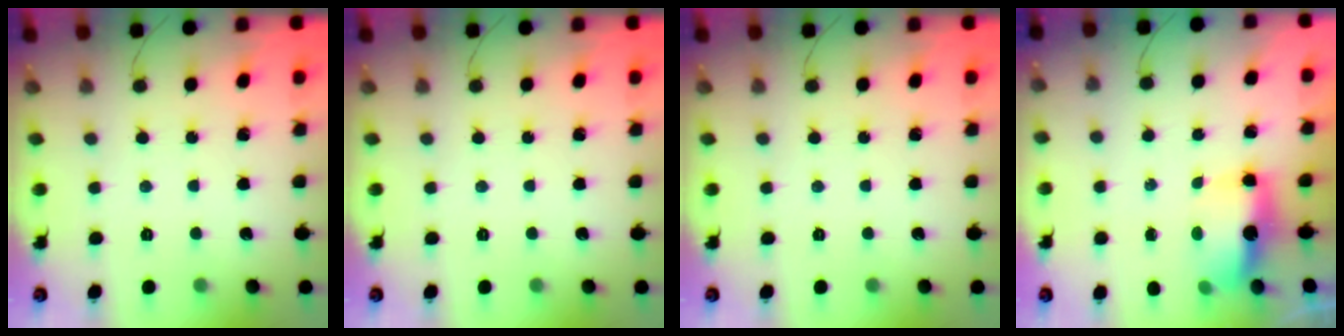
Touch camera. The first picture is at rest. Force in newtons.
{"total": 0.0}
{"total": 0.0}
{"total": 7.6, "press": 7.5, "slide": 0.8}